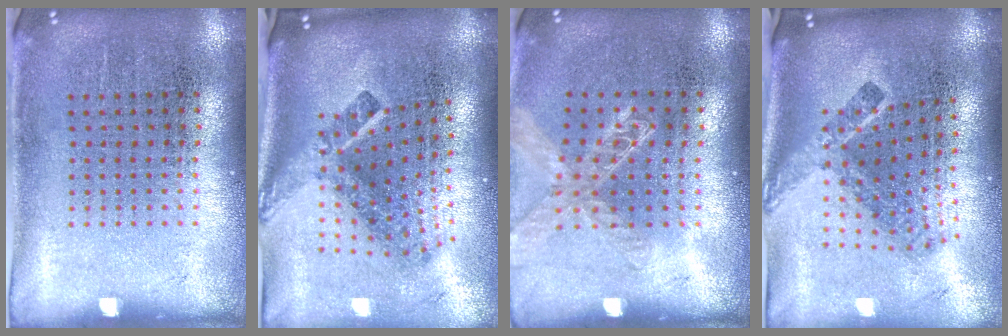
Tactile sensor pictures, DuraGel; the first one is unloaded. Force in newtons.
{"total": 2.8, "press": 1.7, "slide": 2.2}
{"total": 1.4, "press": 1.4, "slide": 0.1}
{"total": 2.4, "press": 1.5, "slide": 1.9}